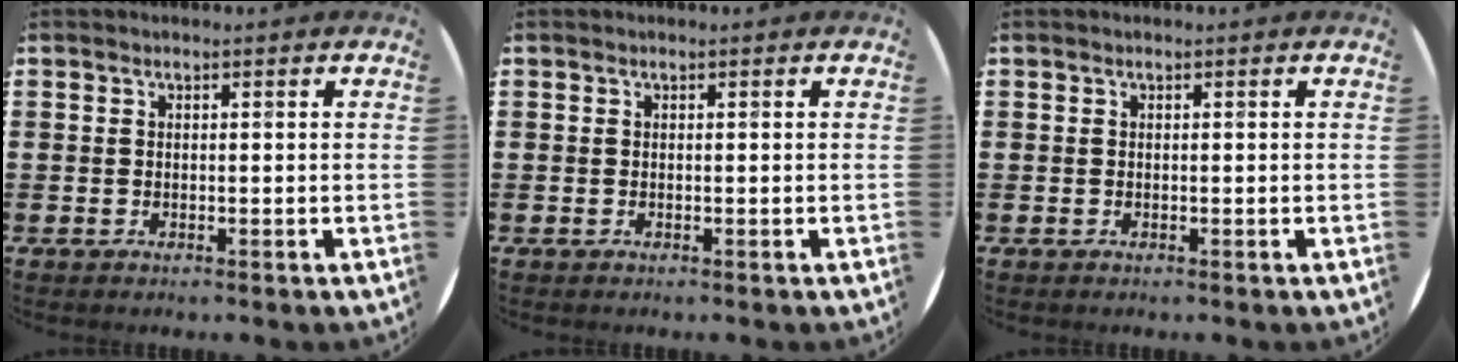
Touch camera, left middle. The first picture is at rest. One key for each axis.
{"total": 0.0}
{"total": 0.0}